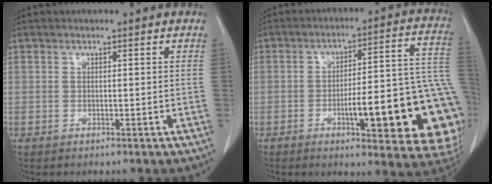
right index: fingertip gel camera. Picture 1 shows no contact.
{"total": 22.9, "force": [-5.5, 4.6, 21.7], "torque": [-0.189, 0.025, -0.059]}